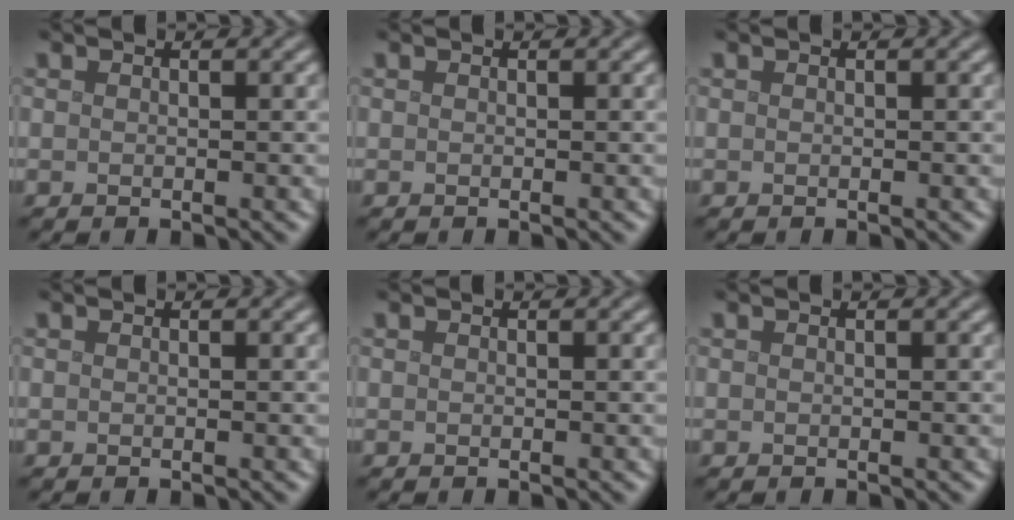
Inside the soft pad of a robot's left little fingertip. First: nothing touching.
{"total": 0.0}
{"total": 0.0}
{"total": 0.0}
{"total": 0.0}
{"total": 0.0}